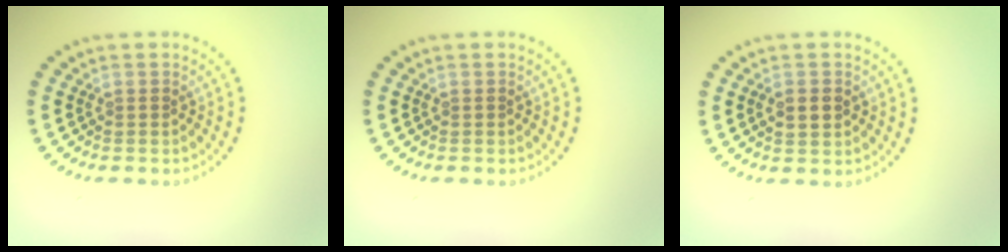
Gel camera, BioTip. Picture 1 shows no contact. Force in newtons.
{"total": 0.0}
{"total": 2.5, "press": 2.5, "slide": 0.3}